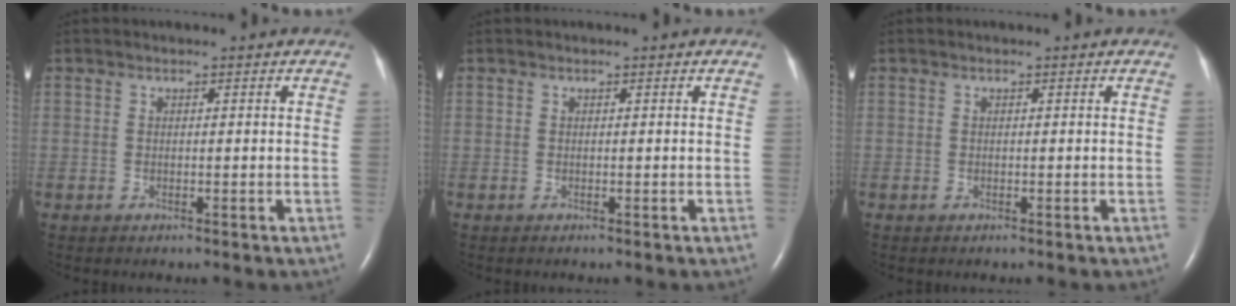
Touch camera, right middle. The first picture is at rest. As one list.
[{"total": 0.0}, {"total": 0.0}]